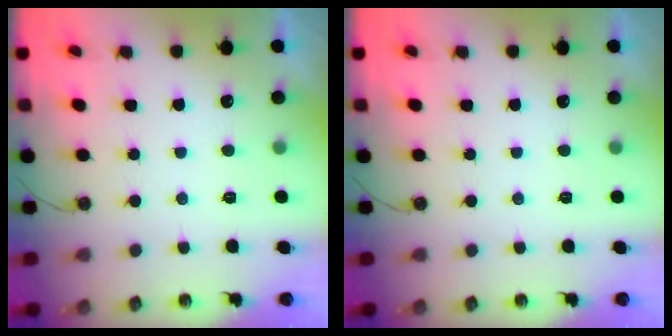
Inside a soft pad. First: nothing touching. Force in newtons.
{"total": 0.0}